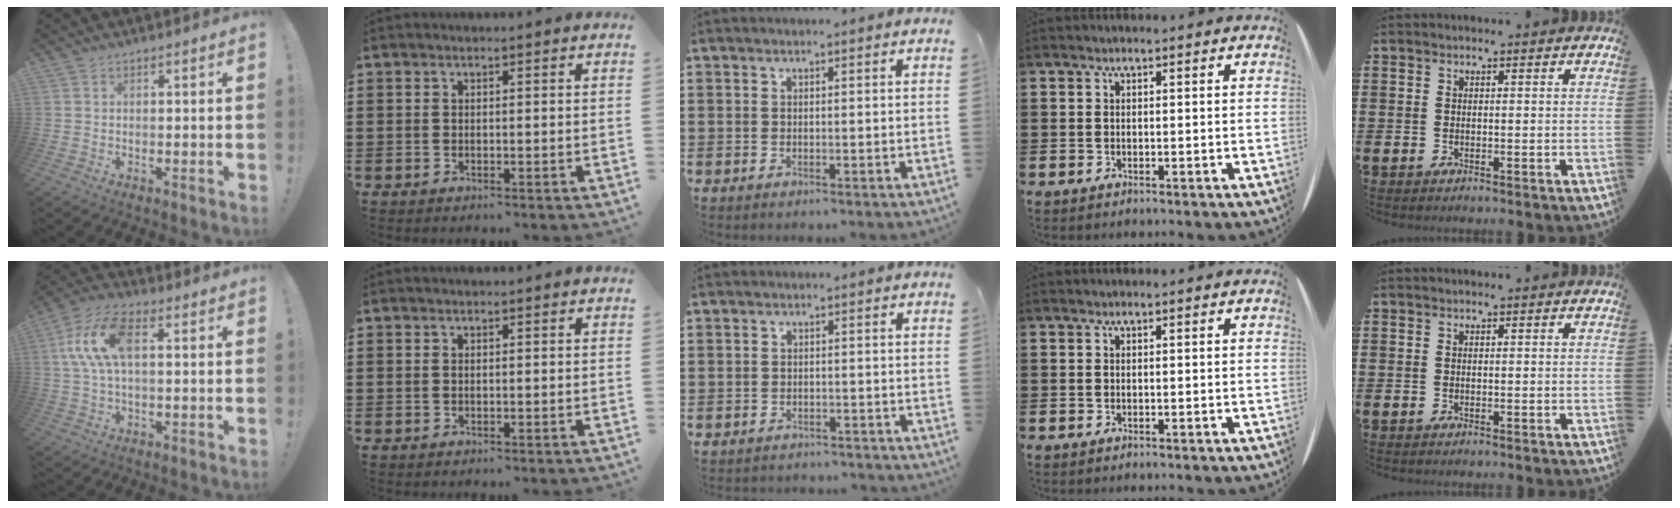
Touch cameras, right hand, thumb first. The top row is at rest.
{"thumb": {"total": 12.8, "force": [2.2, 6.3, 10.9], "torque": [-0.232, 0.008, 0.040]}, "middle": {"total": 2.0, "force": [-1.9, 0.4, -0.3], "torque": [-0.001, 0.002, -0.045]}}